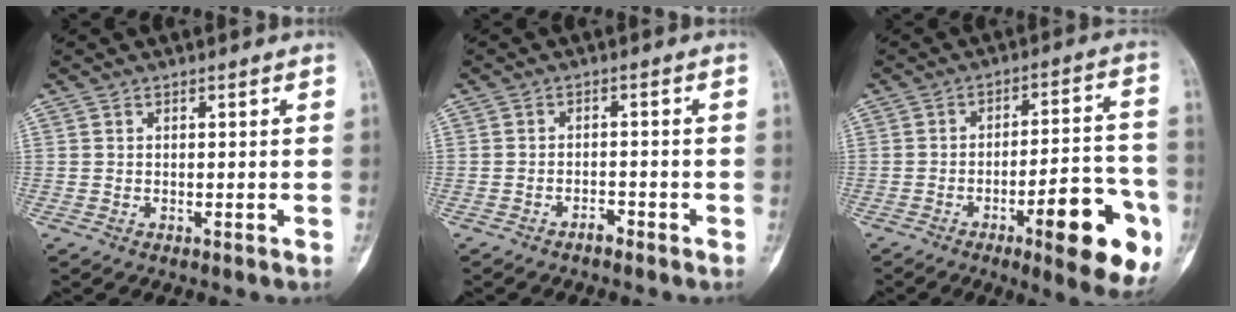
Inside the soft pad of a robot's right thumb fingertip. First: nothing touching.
{"total": 1.9, "force": [-1.6, 0.8, 0.7], "torque": [-0.010, 0.014, -0.029]}
{"total": 18.4, "force": [-7.6, 5.4, 15.9], "torque": [-0.166, 0.036, -0.098]}